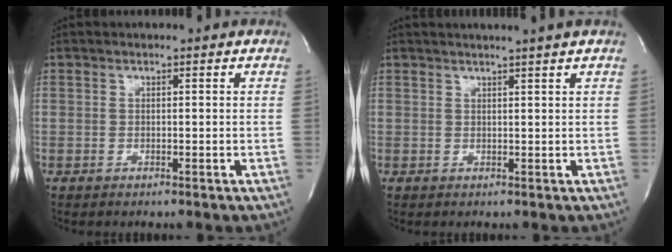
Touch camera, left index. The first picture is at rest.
{"total": 2.6, "force": [2.1, -0.9, 1.1], "torque": [-0.015, -0.003, 0.028]}